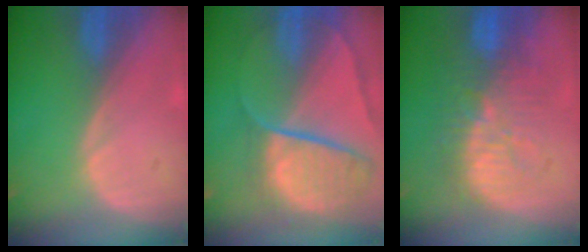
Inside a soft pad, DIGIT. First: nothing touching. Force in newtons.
{"total": 10.6, "press": 8.8, "slide": 6.0}
{"total": 11.1, "press": 10.0, "slide": 4.6}